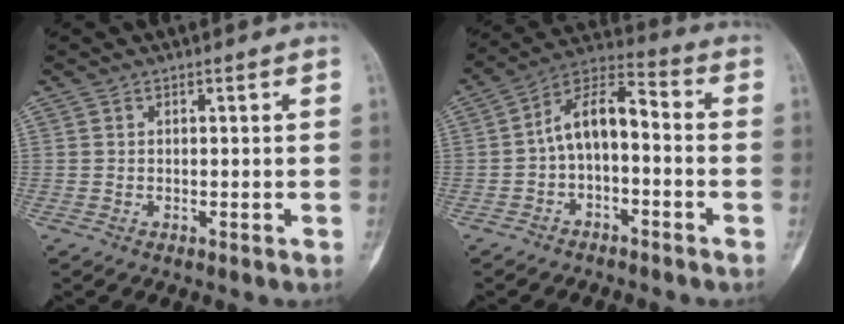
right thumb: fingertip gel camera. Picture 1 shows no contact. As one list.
[{"total": 9.9, "force": [-1.6, 5.3, 8.2], "torque": [-0.132, 0.053, -0.041]}]